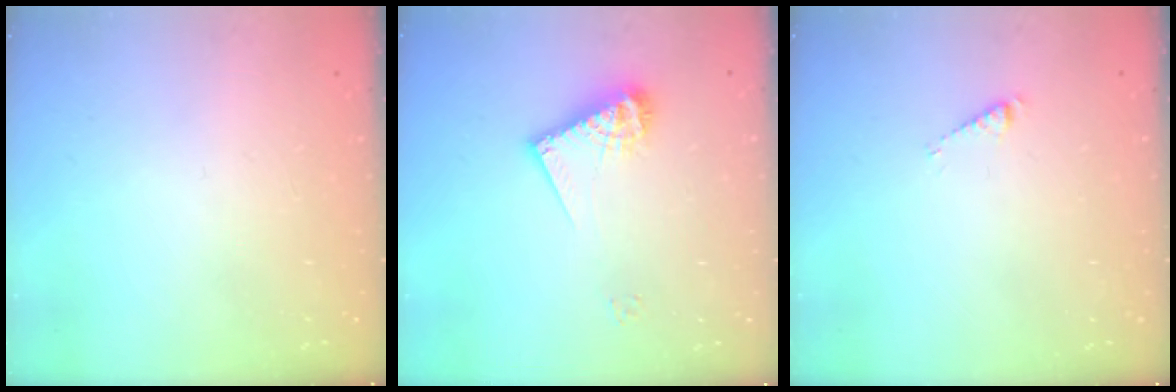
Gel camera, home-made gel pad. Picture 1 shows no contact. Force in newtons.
{"total": 10.7, "press": 10.7, "slide": 0.7}
{"total": 2.7, "press": 2.7, "slide": 0.2}